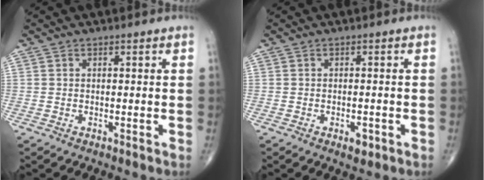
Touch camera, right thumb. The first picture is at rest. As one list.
[{"total": 2.3, "force": [-1.1, 1.1, 1.7], "torque": [-0.017, 0.003, -0.013]}]